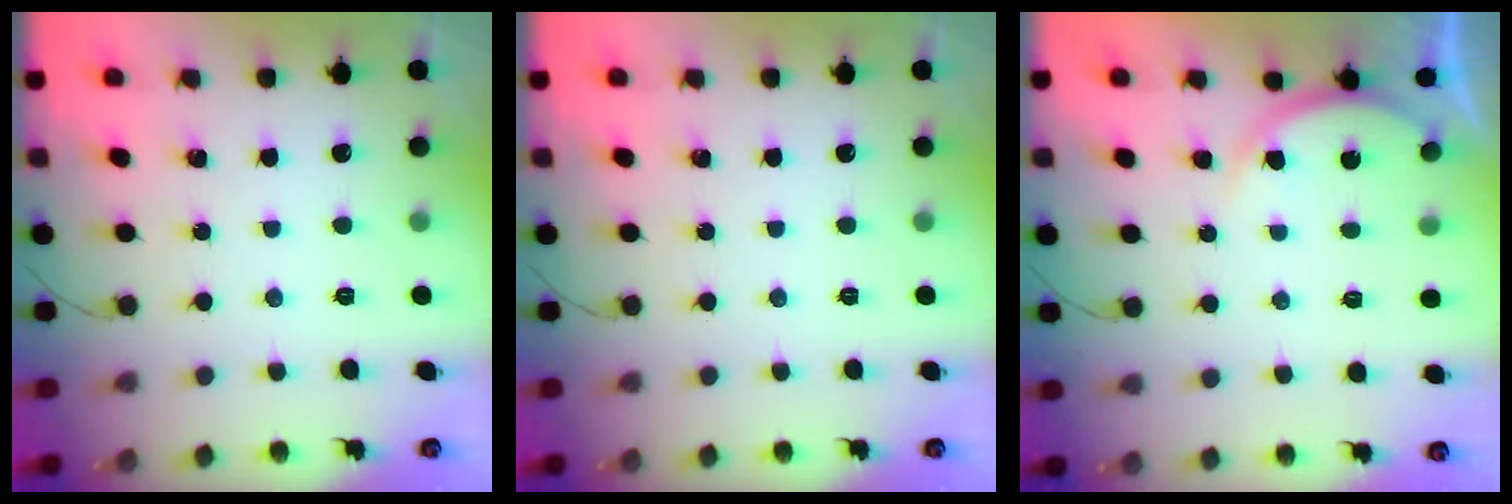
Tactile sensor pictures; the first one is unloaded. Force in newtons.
{"total": 0.0}
{"total": 5.3, "press": 5.2, "slide": 0.8}